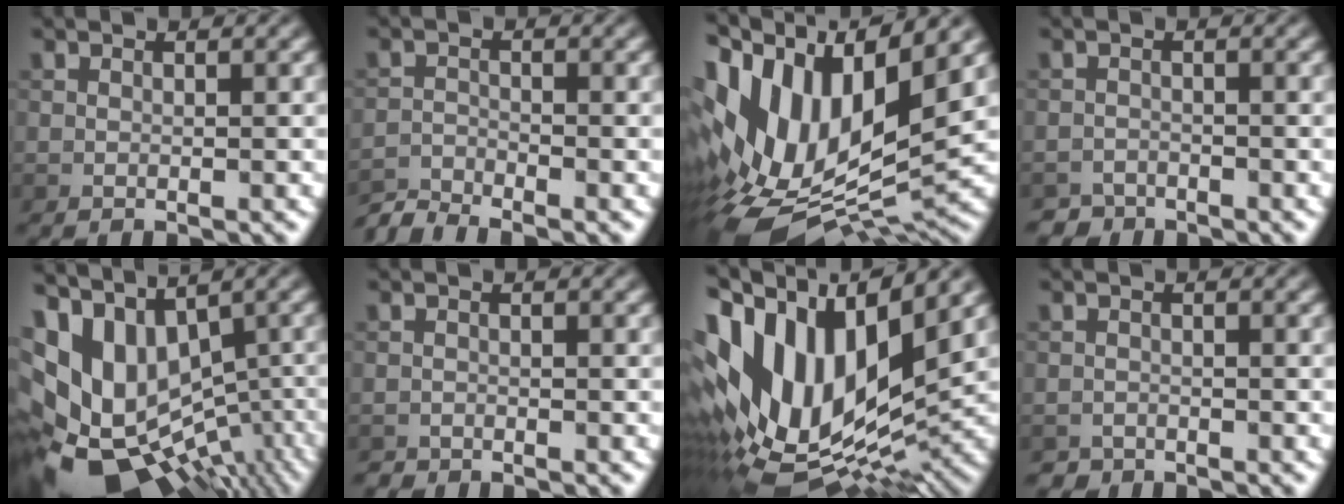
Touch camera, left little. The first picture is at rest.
{"total": 2.9, "force": [-2.8, 0.2, 0.5], "torque": [-0.014, -0.004, -0.065]}
{"total": 15.7, "force": [1.7, 7.7, 13.6], "torque": [-0.260, 0.008, 0.038]}
{"total": 1.8, "force": [-1.7, 0.6, -0.2], "torque": [0.007, 0.003, -0.032]}
{"total": 13.1, "force": [-3.1, 8.8, 9.3], "torque": [-0.148, 0.006, 0.000]}
{"total": 0.9, "force": [-0.9, 0.3, -0.1], "torque": [0.004, -0.003, -0.019]}
{"total": 16.9, "force": [2.2, 8.0, 14.7], "torque": [-0.268, 0.019, 0.034]}
{"total": 1.3, "force": [-1.2, 0.5, -0.2], "torque": [0.004, 0.002, -0.023]}